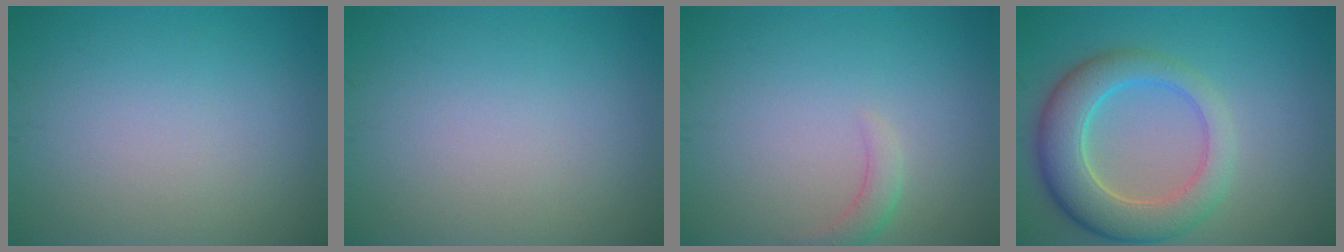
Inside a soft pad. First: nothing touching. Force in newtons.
{"total": 0.0}
{"total": 1.6, "press": 1.6, "slide": 0.3}
{"total": 6.8, "press": 6.8, "slide": 0.4}